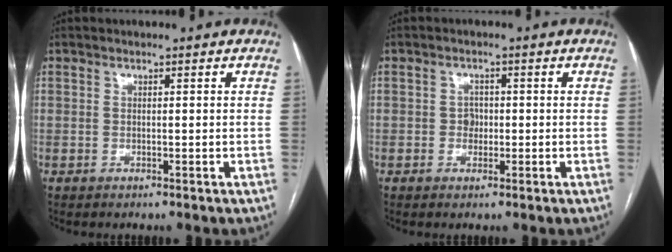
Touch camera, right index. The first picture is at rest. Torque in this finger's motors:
{"motor_torque": [0.14, 0.07, 0.02, 0.01]}